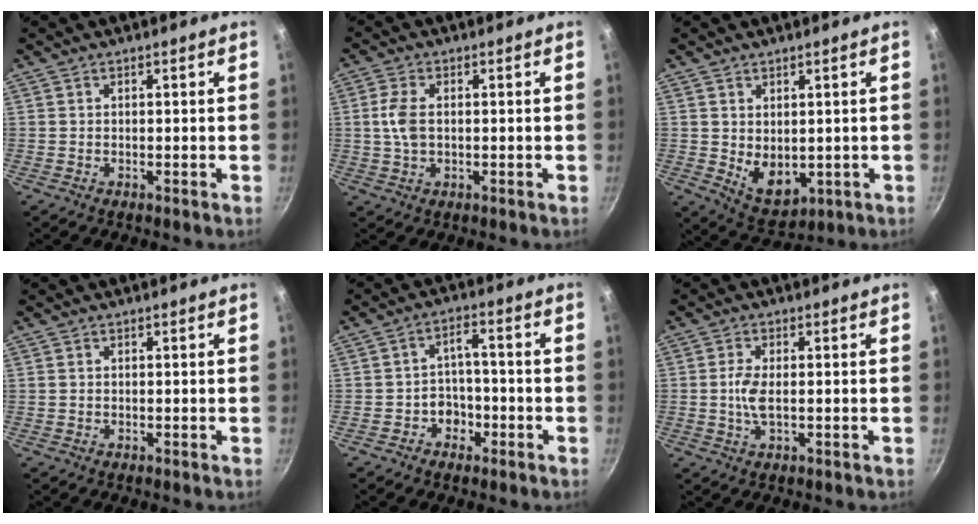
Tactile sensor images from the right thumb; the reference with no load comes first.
{"total": 5.3, "force": [0.3, 3.2, 4.2], "torque": [-0.088, 0.005, 0.005]}
{"total": 7.0, "force": [0.6, 4.8, 5.1], "torque": [-0.064, -0.021, 0.030]}
{"total": 0.6, "force": [0.1, 0.6, 0.3], "torque": [-0.004, 0.003, 0.001]}
{"total": 5.3, "force": [-2.5, 4.0, 2.5], "torque": [-0.009, 0.030, -0.040]}
{"total": 4.3, "force": [-0.3, 1.6, 3.9], "torque": [-0.093, 0.002, -0.010]}